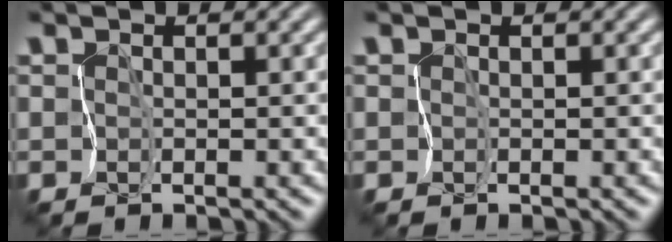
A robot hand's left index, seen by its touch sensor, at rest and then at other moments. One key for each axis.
{"total": 0.0}